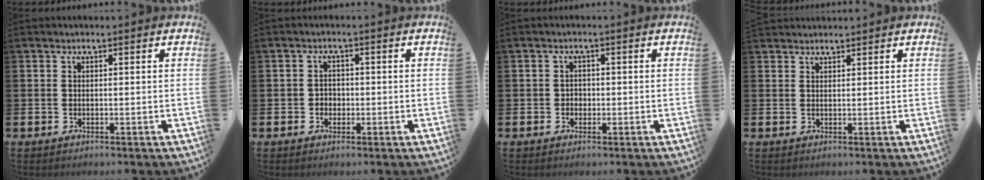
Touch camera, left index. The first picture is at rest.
{"total": 1.7, "force": [-0.4, 1.6, 0.4], "torque": [0.001, 0.003, -0.013]}
{"total": 1.4, "force": [-0.2, 1.3, 0.4], "torque": [0.002, 0.002, -0.009]}
{"total": 1.6, "force": [1.6, 0.3, -0.1], "torque": [0.008, -0.004, 0.028]}